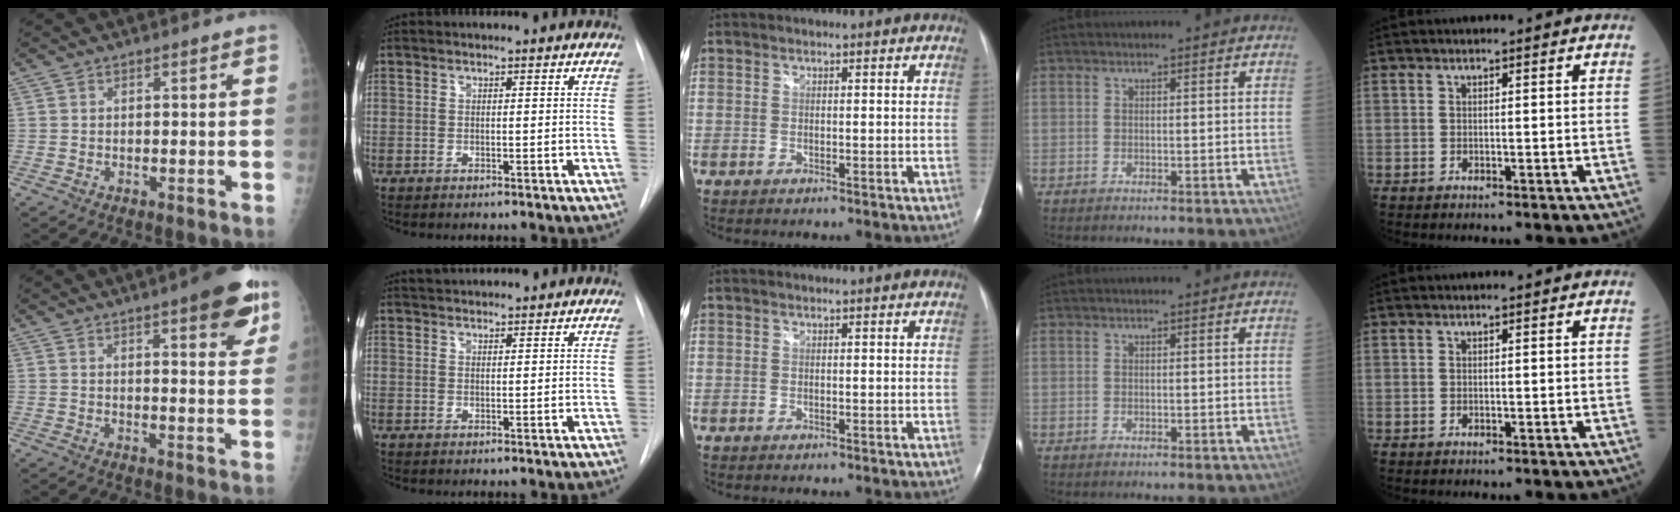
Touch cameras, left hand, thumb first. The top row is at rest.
{"thumb": {"total": 11.3, "force": [6.2, 3.0, 8.9], "torque": [-0.088, -0.025, 0.075]}, "index": {"total": 3.9, "force": [3.6, 0.7, 1.1], "torque": [-0.017, 0.034, 0.054]}}